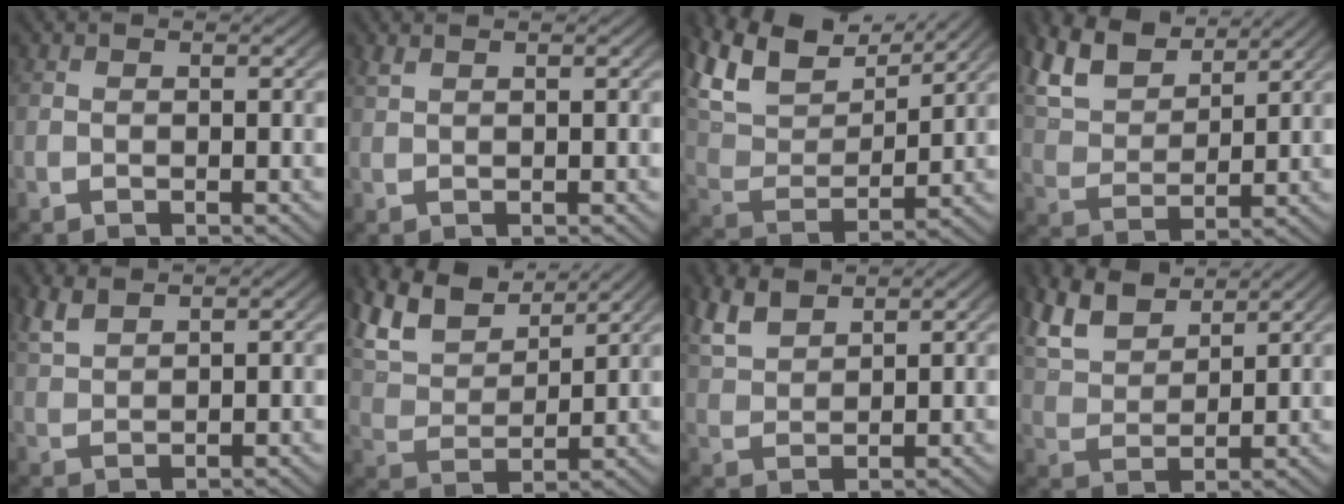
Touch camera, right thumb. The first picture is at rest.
{"total": 0.9, "force": [0.9, 0.0, 0.3], "torque": [-0.009, 0.004, 0.021]}
{"total": 10.0, "force": [6.1, 5.2, 6.0], "torque": [-0.131, 0.009, 0.105]}
{"total": 6.8, "force": [5.1, 2.9, 3.4], "torque": [-0.077, 0.007, 0.099]}
{"total": 2.4, "force": [2.2, 0.6, 0.9], "torque": [-0.019, 0.007, 0.051]}
{"total": 7.5, "force": [5.6, 3.2, 3.9], "torque": [-0.087, 0.009, 0.104]}
{"total": 3.7, "force": [3.2, 1.2, 1.5], "torque": [-0.032, 0.005, 0.071]}
{"total": 5.7, "force": [4.5, 2.2, 2.7], "torque": [-0.062, 0.007, 0.091]}